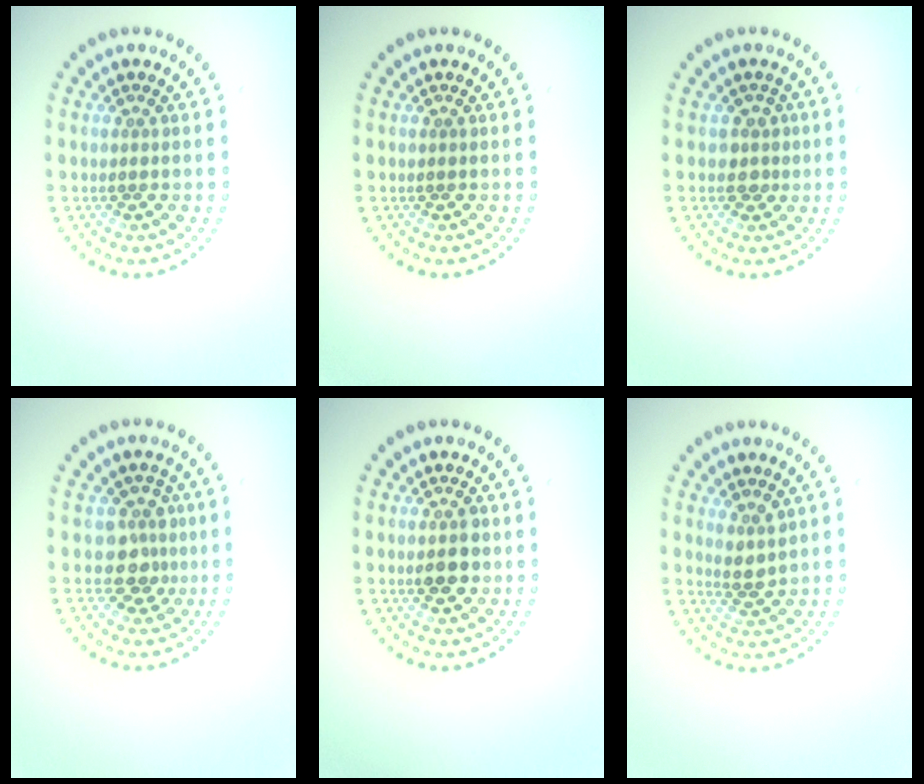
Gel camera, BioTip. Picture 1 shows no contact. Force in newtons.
{"total": 0.0}
{"total": 1.6, "press": 1.3, "slide": 0.9}
{"total": 2.5, "press": 1.9, "slide": 1.6}
{"total": 2.7, "press": 2.7, "slide": 0.2}
{"total": 2.2, "press": 1.8, "slide": 1.3}